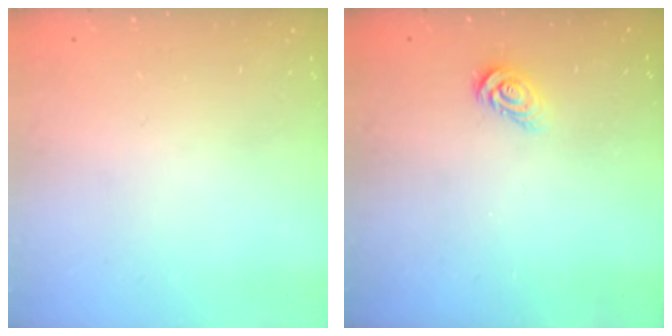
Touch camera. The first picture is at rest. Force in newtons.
{"total": 4.6, "press": 4.5, "slide": 0.5}